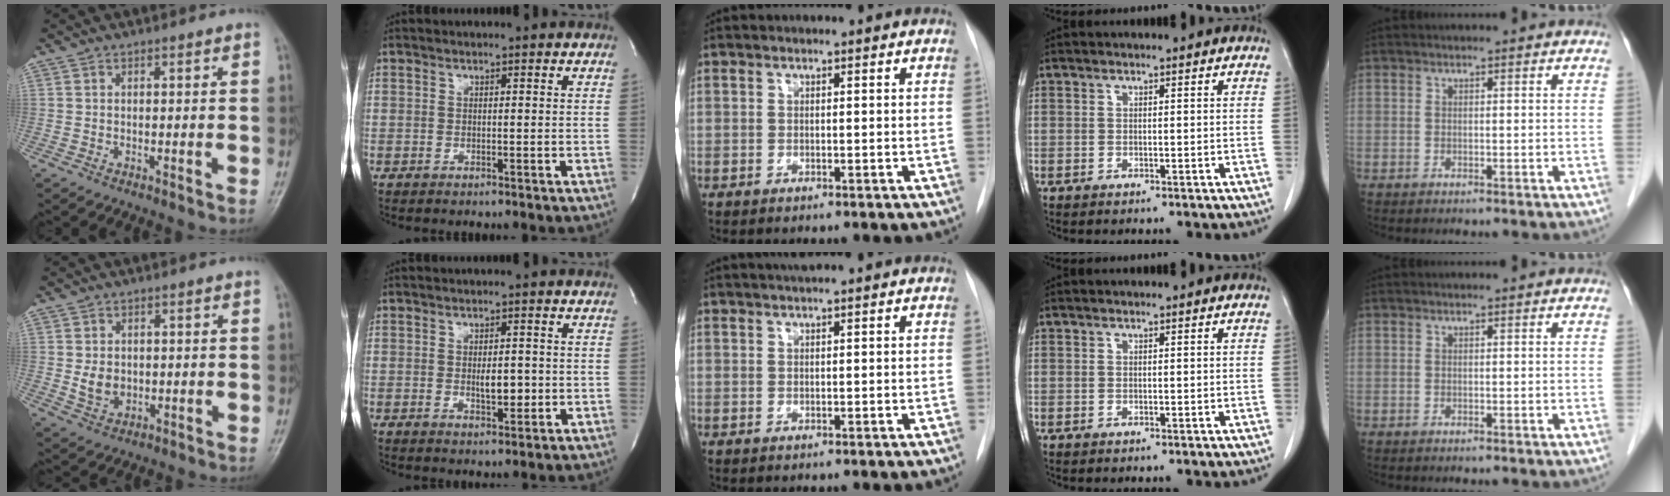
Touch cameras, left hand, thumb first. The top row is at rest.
{"thumb": {"total": 4.2, "force": [0.2, 3.3, 2.6], "torque": [-0.033, -0.006, 0.013]}, "index": {"total": 3.1, "force": [-0.3, 1.2, 2.8], "torque": [-0.046, -0.002, -0.001]}, "middle": {"total": 1.9, "force": [1.6, -0.2, 1.1], "torque": [-0.014, 0.015, 0.028]}}